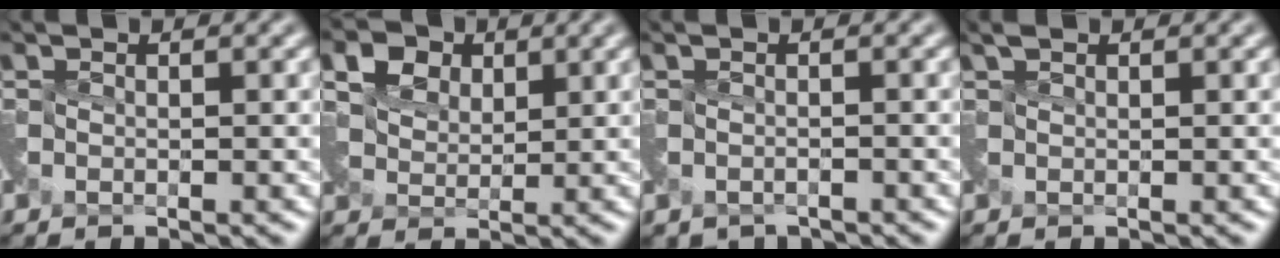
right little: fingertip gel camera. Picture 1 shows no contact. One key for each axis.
{"total": 5.2, "fx": 3.5, "fy": 3.0, "fz": 2.4, "tx": -0.065, "ty": 0.009, "tz": 0.061}
{"total": 1.8, "fx": -1.4, "fy": 0.9, "fz": 0.4, "tx": -0.005, "ty": -0.017, "tz": -0.029}
{"total": 0.9, "fx": 0.8, "fy": 0.2, "fz": 0.3, "tx": -0.008, "ty": 0.007, "tz": 0.017}